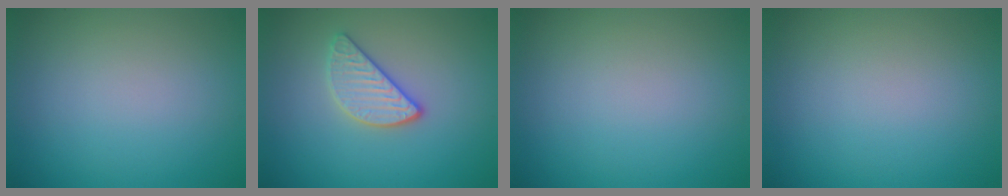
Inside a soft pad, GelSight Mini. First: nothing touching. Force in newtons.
{"total": 2.8, "press": 2.7, "slide": 0.9}
{"total": 0.0}
{"total": 0.0}